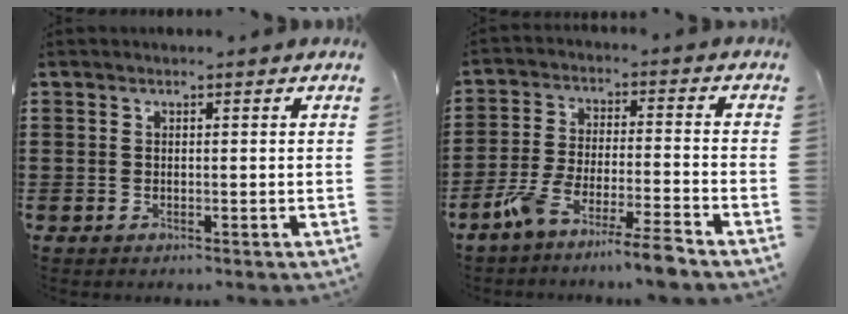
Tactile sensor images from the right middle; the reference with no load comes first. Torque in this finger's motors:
{"motor_torque": [1.15, -0.99, 0.25, 0.19]}